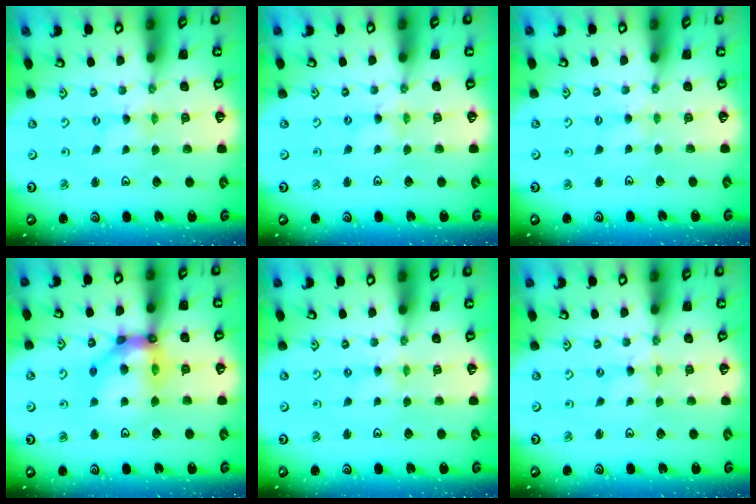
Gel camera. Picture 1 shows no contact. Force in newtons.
{"total": 1.7, "press": 1.7, "slide": 0.2}
{"total": 2.8, "press": 2.8, "slide": 0.5}
{"total": 14.4, "press": 14.2, "slide": 2.0}
{"total": 1.9, "press": 1.9, "slide": 0.4}
{"total": 0.0}